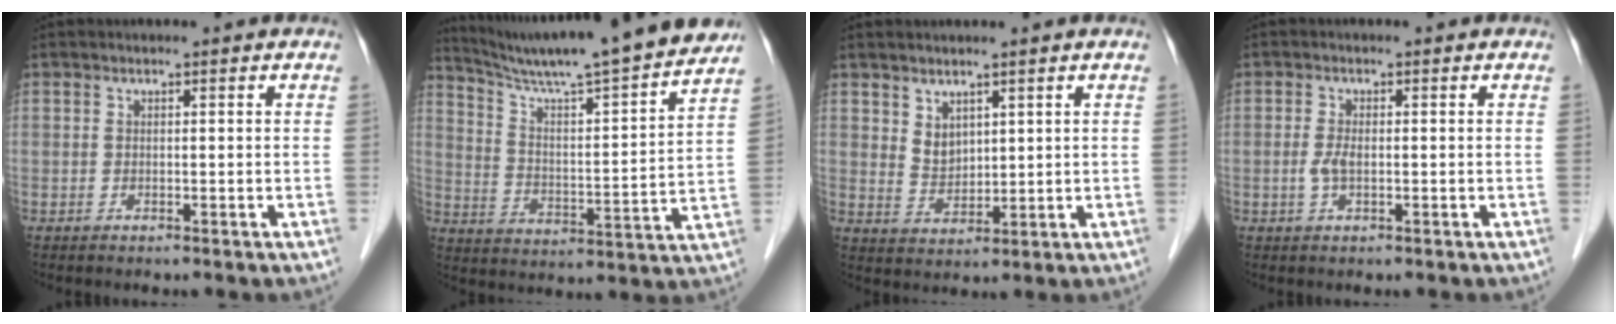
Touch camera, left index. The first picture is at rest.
{"total": 21.2, "force": [19.0, -0.6, 9.4], "torque": [-0.159, -0.023, 0.280]}
{"total": 3.5, "force": [2.0, 2.4, 1.5], "torque": [-0.035, -0.002, 0.052]}
{"total": 2.0, "force": [-0.3, 0.7, 1.9], "torque": [-0.047, -0.001, -0.006]}